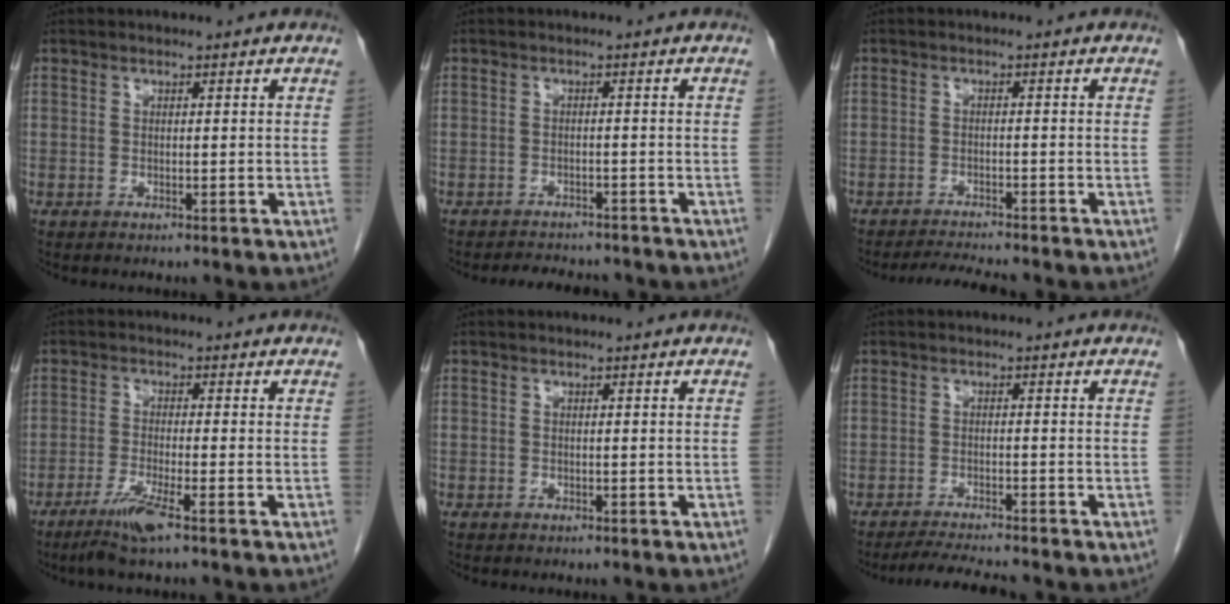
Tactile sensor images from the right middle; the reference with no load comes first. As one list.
[{"total": 5.7, "force": [-5.3, 1.6, 1.3], "torque": [-0.021, -0.004, -0.069]}, {"total": 4.4, "force": [-4.2, -0.4, 1.2], "torque": [-0.027, -0.017, -0.067]}, {"total": 5.3, "force": [-3.4, -0.4, 4.1], "torque": [-0.084, -0.015, -0.069]}, {"total": 0.8, "force": [-0.6, 0.5, 0.1], "torque": [-0.010, 0.002, -0.011]}, {"total": 5.5, "force": [-5.2, -0.4, 1.9], "torque": [-0.036, -0.019, -0.085]}]